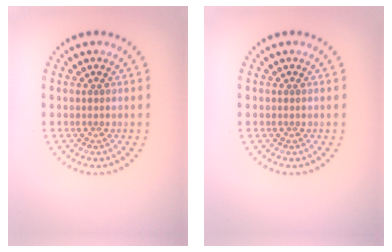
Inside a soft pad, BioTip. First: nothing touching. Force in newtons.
{"total": 0.0}